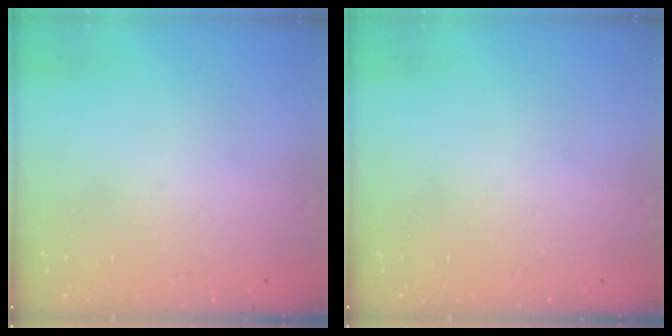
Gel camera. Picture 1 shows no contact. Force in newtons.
{"total": 0.0}